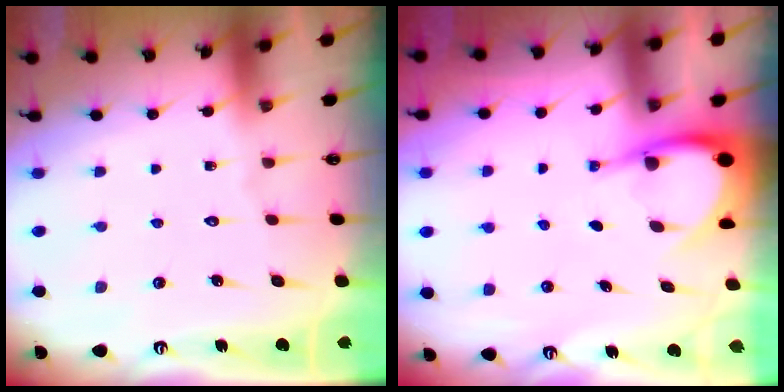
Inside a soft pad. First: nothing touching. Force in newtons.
{"total": 5.2, "press": 5.2, "slide": 0.4}